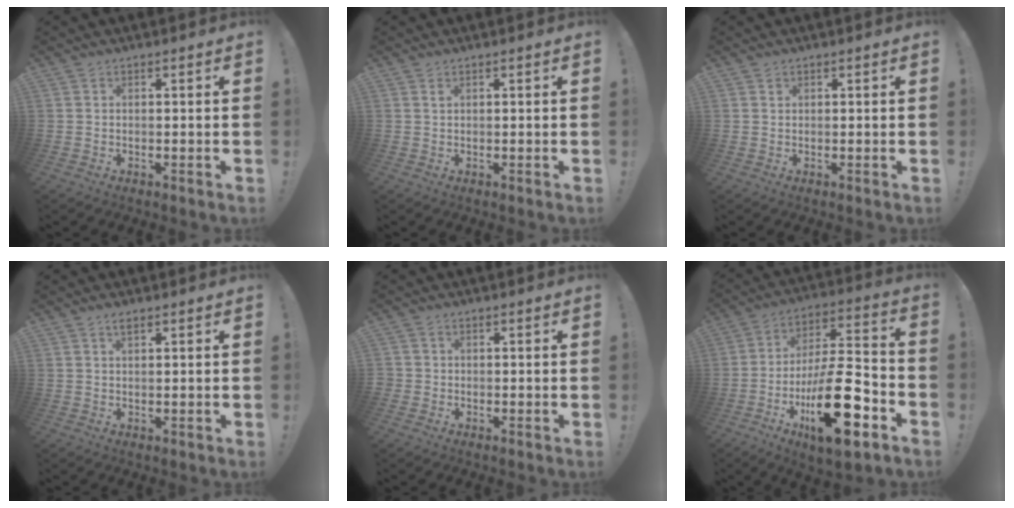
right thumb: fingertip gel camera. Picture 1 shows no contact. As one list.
[{"total": 0.7, "force": [0.5, 0.4, 0.3], "torque": [0.002, -0.003, 0.007]}, {"total": 0.7, "force": [0.5, 0.5, 0.0], "torque": [0.008, -0.002, 0.008]}, {"total": 1.6, "force": [1.3, 0.5, 0.9], "torque": [-0.003, -0.008, 0.020]}, {"total": 1.4, "force": [-0.6, 1.2, 0.3], "torque": [-0.004, 0.004, -0.011]}, {"total": 24.5, "force": [-9.6, 8.8, 20.8], "torque": [-0.354, 0.056, -0.148]}]